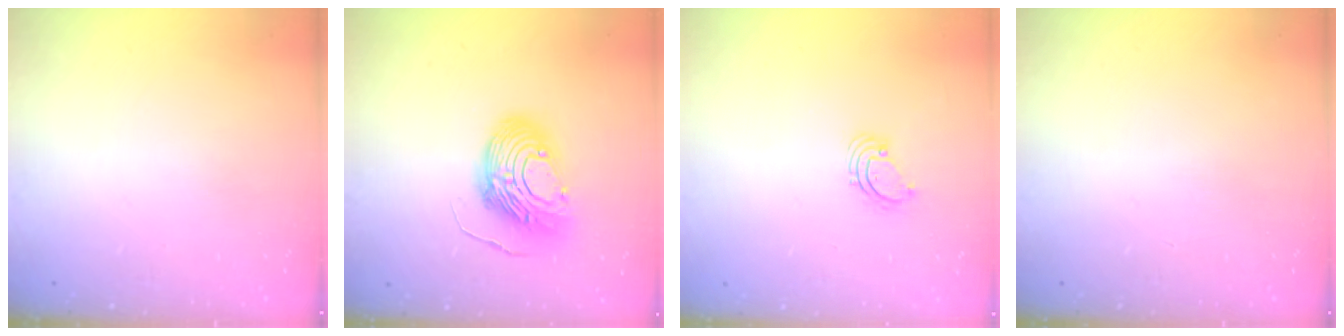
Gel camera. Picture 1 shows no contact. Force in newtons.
{"total": 14.0, "press": 14.0, "slide": 1.1}
{"total": 1.6, "press": 1.6, "slide": 0.1}
{"total": 0.0}